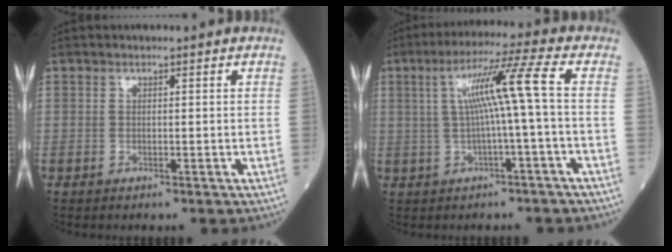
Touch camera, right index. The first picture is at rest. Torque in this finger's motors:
{"motor_torque": [1.23, 0.21, 0.65, 0.19]}